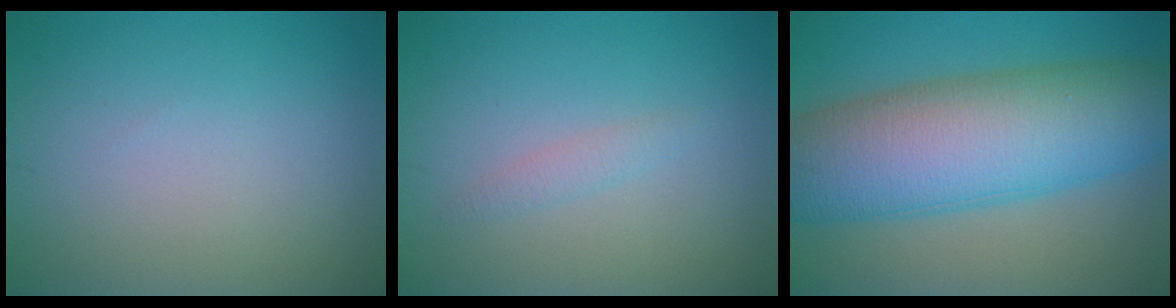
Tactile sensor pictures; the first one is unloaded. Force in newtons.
{"total": 1.0, "press": 1.0, "slide": 0.1}
{"total": 13.0, "press": 13.0, "slide": 0.1}